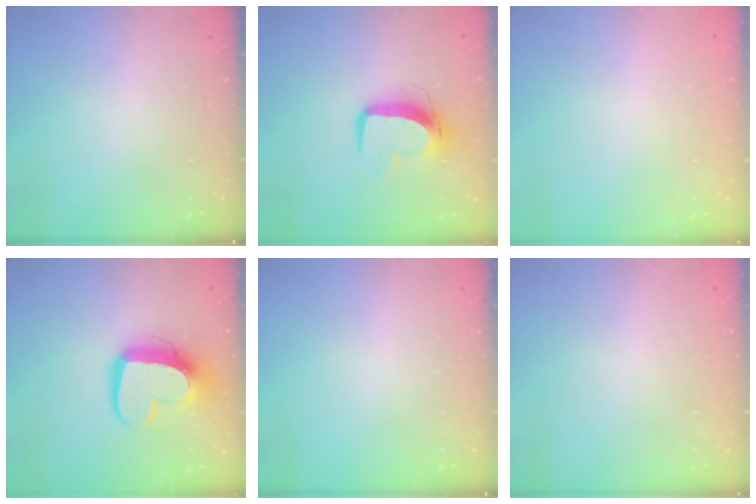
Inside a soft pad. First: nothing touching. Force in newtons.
{"total": 11.1, "press": 11.0, "slide": 1.0}
{"total": 0.0}
{"total": 14.0, "press": 13.9, "slide": 1.3}
{"total": 0.0}
{"total": 0.0}